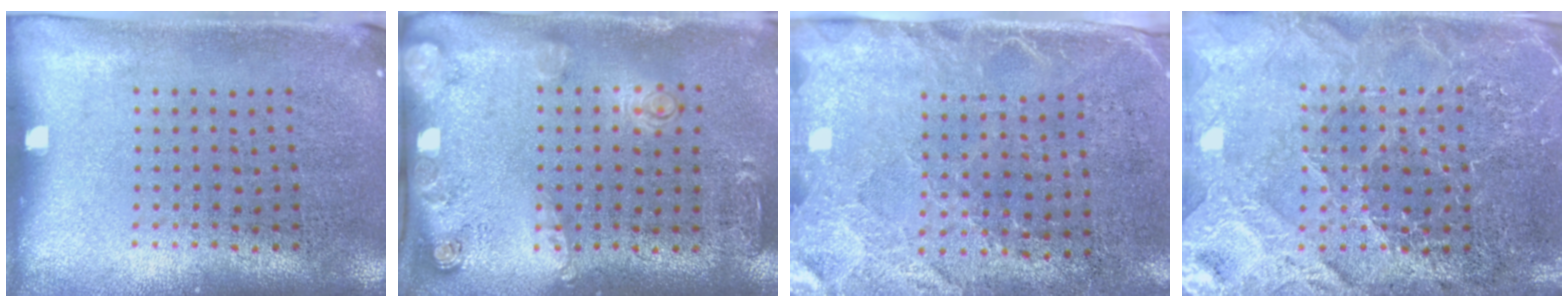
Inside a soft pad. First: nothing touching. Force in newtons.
{"total": 1.7, "press": 1.4, "slide": 1.0}
{"total": 2.7, "press": 2.3, "slide": 1.3}
{"total": 4.1, "press": 3.8, "slide": 1.3}